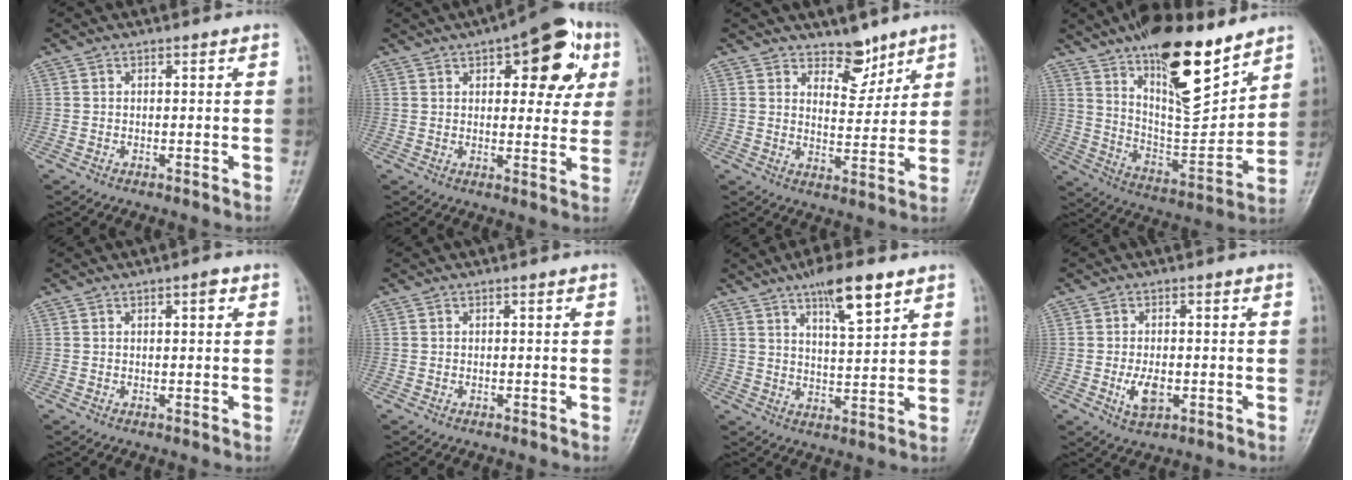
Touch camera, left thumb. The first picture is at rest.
{"total": 15.3, "force": [6.4, 7.0, 12.1], "torque": [-0.105, -0.002, 0.077]}
{"total": 6.1, "force": [4.8, 3.0, 2.4], "torque": [-0.008, -0.040, 0.078]}
{"total": 21.7, "force": [13.7, 8.0, 14.8], "torque": [-0.199, -0.079, 0.237]}
{"total": 2.0, "force": [0.9, 0.8, 1.7], "torque": [-0.020, 0.001, 0.011]}
{"total": 0.0}
{"total": 9.8, "force": [6.0, 2.6, 7.3], "torque": [-0.105, -0.031, 0.101]}
{"total": 4.9, "force": [-1.1, 2.8, 3.8], "torque": [-0.065, -0.003, -0.016]}